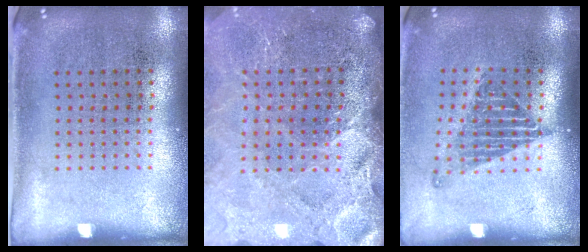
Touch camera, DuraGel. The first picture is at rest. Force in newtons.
{"total": 3.7, "press": 3.2, "slide": 1.9}
{"total": 1.3, "press": 1.1, "slide": 0.7}